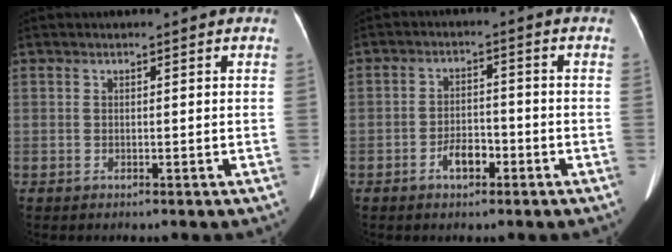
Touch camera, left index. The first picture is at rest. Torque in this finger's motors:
{"motor_torque": [0.05, -0.03, 0.04, 0.01]}